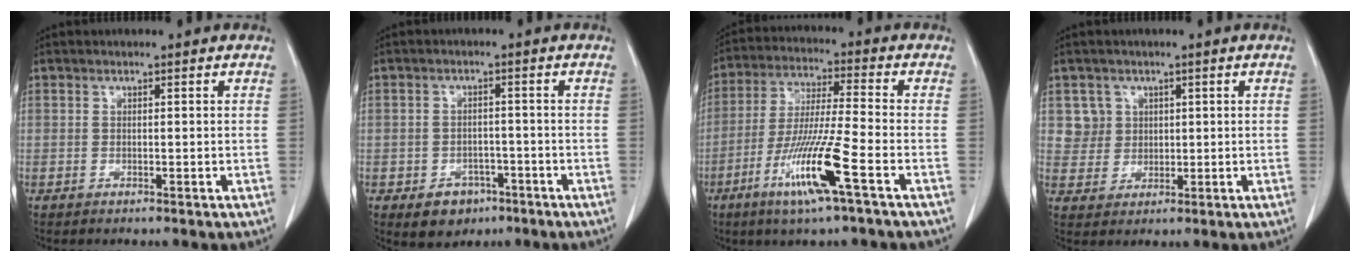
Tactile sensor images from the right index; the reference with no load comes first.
{"total": 5.0, "force": [-2.6, 3.8, 1.8], "torque": [-0.021, 0.006, -0.028]}
{"total": 12.6, "force": [-5.6, -0.5, 11.3], "torque": [-0.225, -0.022, -0.110]}
{"total": 4.2, "force": [1.7, 3.8, -0.3], "torque": [0.019, 0.007, 0.033]}